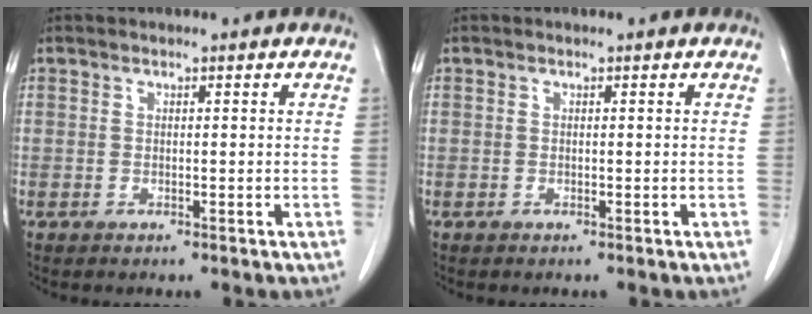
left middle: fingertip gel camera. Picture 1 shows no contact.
{"total": 0.0}